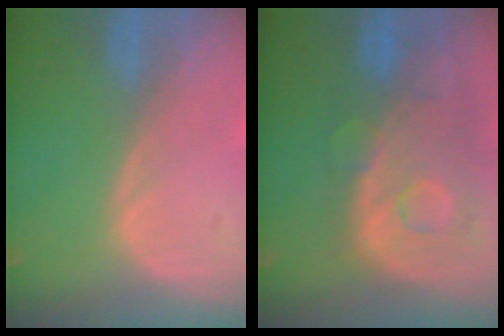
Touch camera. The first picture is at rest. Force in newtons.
{"total": 11.3, "press": 9.8, "slide": 5.7}